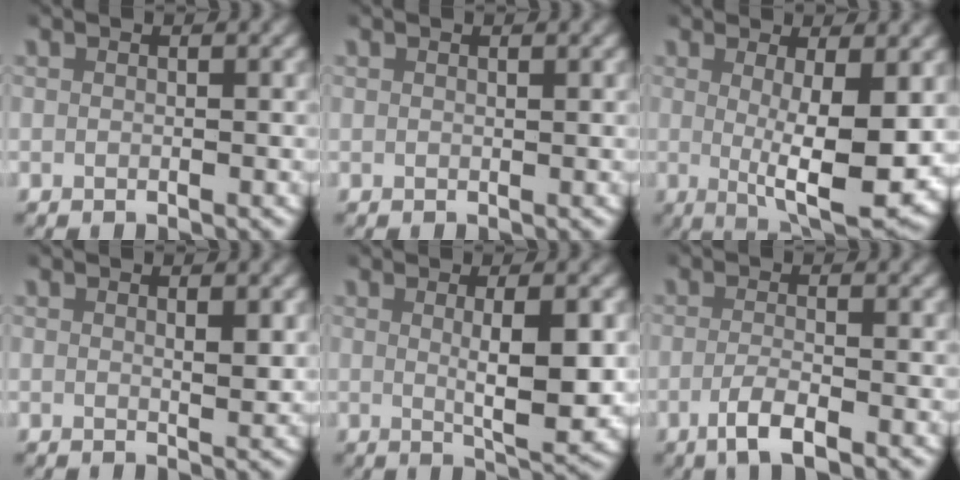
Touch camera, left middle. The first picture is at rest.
{"total": 0.6, "force": [0.4, 0.2, -0.3], "torque": [0.004, 0.000, 0.008]}
{"total": 7.5, "force": [0.4, 2.0, 7.2], "torque": [-0.101, -0.026, 0.019]}
{"total": 1.2, "force": [1.0, 0.0, 0.6], "torque": [-0.006, -0.010, 0.020]}
{"total": 4.8, "force": [1.0, 1.0, 4.6], "torque": [-0.069, -0.014, 0.023]}
{"total": 2.6, "force": [-1.4, 0.6, 2.1], "torque": [-0.046, -0.013, -0.021]}